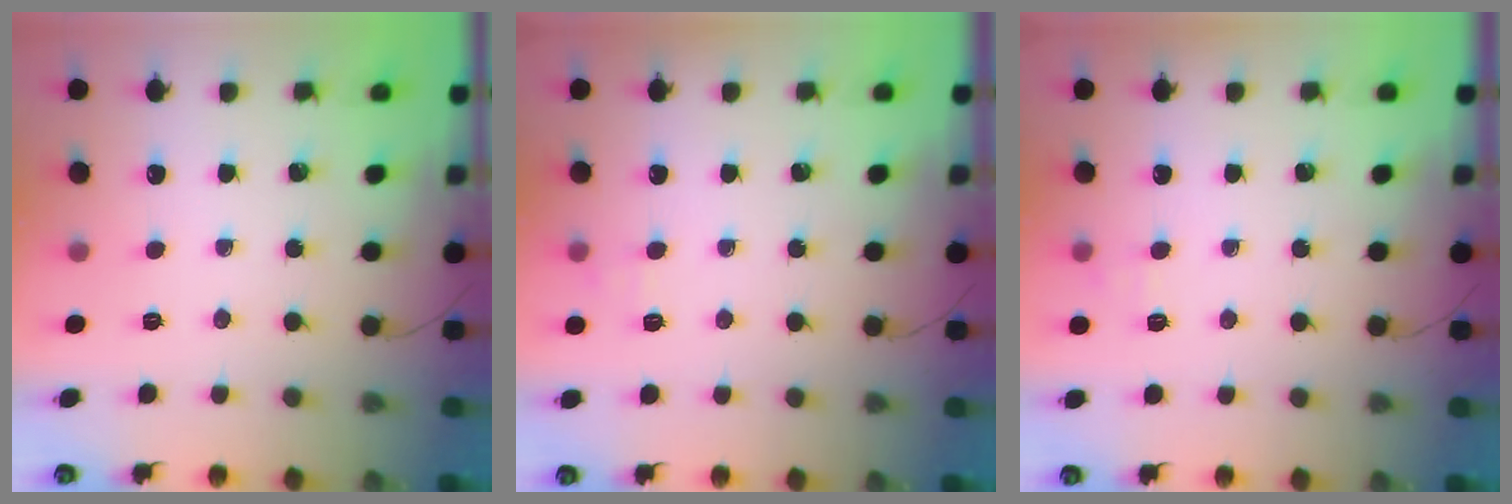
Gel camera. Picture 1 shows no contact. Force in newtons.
{"total": 5.2, "press": 4.9, "slide": 1.7}
{"total": 5.2, "press": 4.9, "slide": 1.7}